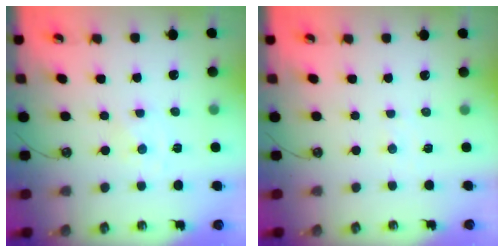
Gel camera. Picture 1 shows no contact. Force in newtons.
{"total": 3.1, "press": 3.1, "slide": 0.5}